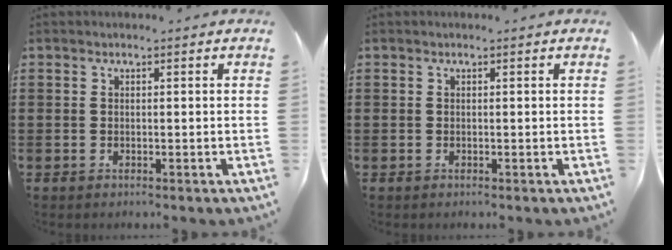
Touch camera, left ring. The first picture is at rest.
{"total": 0.0}